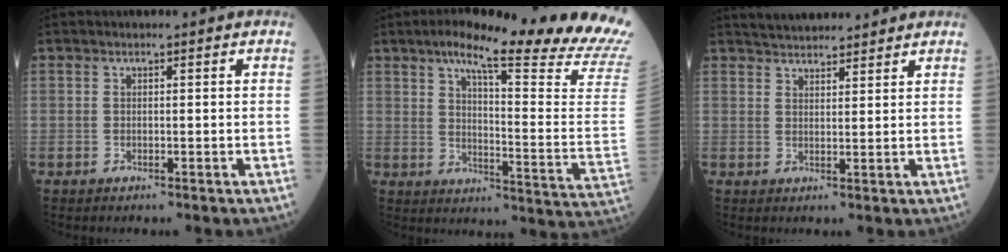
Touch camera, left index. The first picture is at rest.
{"total": 25.1, "force": [21.0, -0.3, 13.7], "torque": [-0.199, -0.080, 0.260]}
{"total": 8.0, "force": [7.5, 1.7, 2.4], "torque": [-0.040, 0.022, 0.115]}